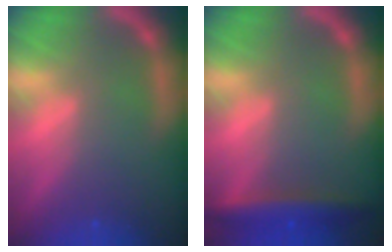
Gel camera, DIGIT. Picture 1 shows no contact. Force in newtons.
{"total": 4.5}